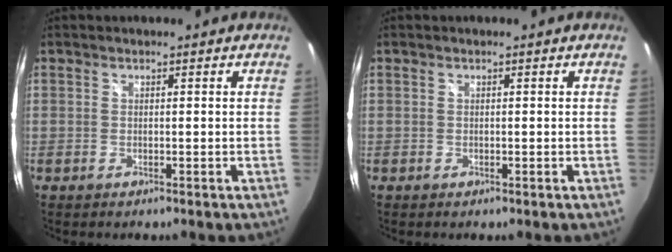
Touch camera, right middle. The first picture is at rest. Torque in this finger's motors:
{"motor_torque": [0.10, -0.13, 0.00, 0.01]}